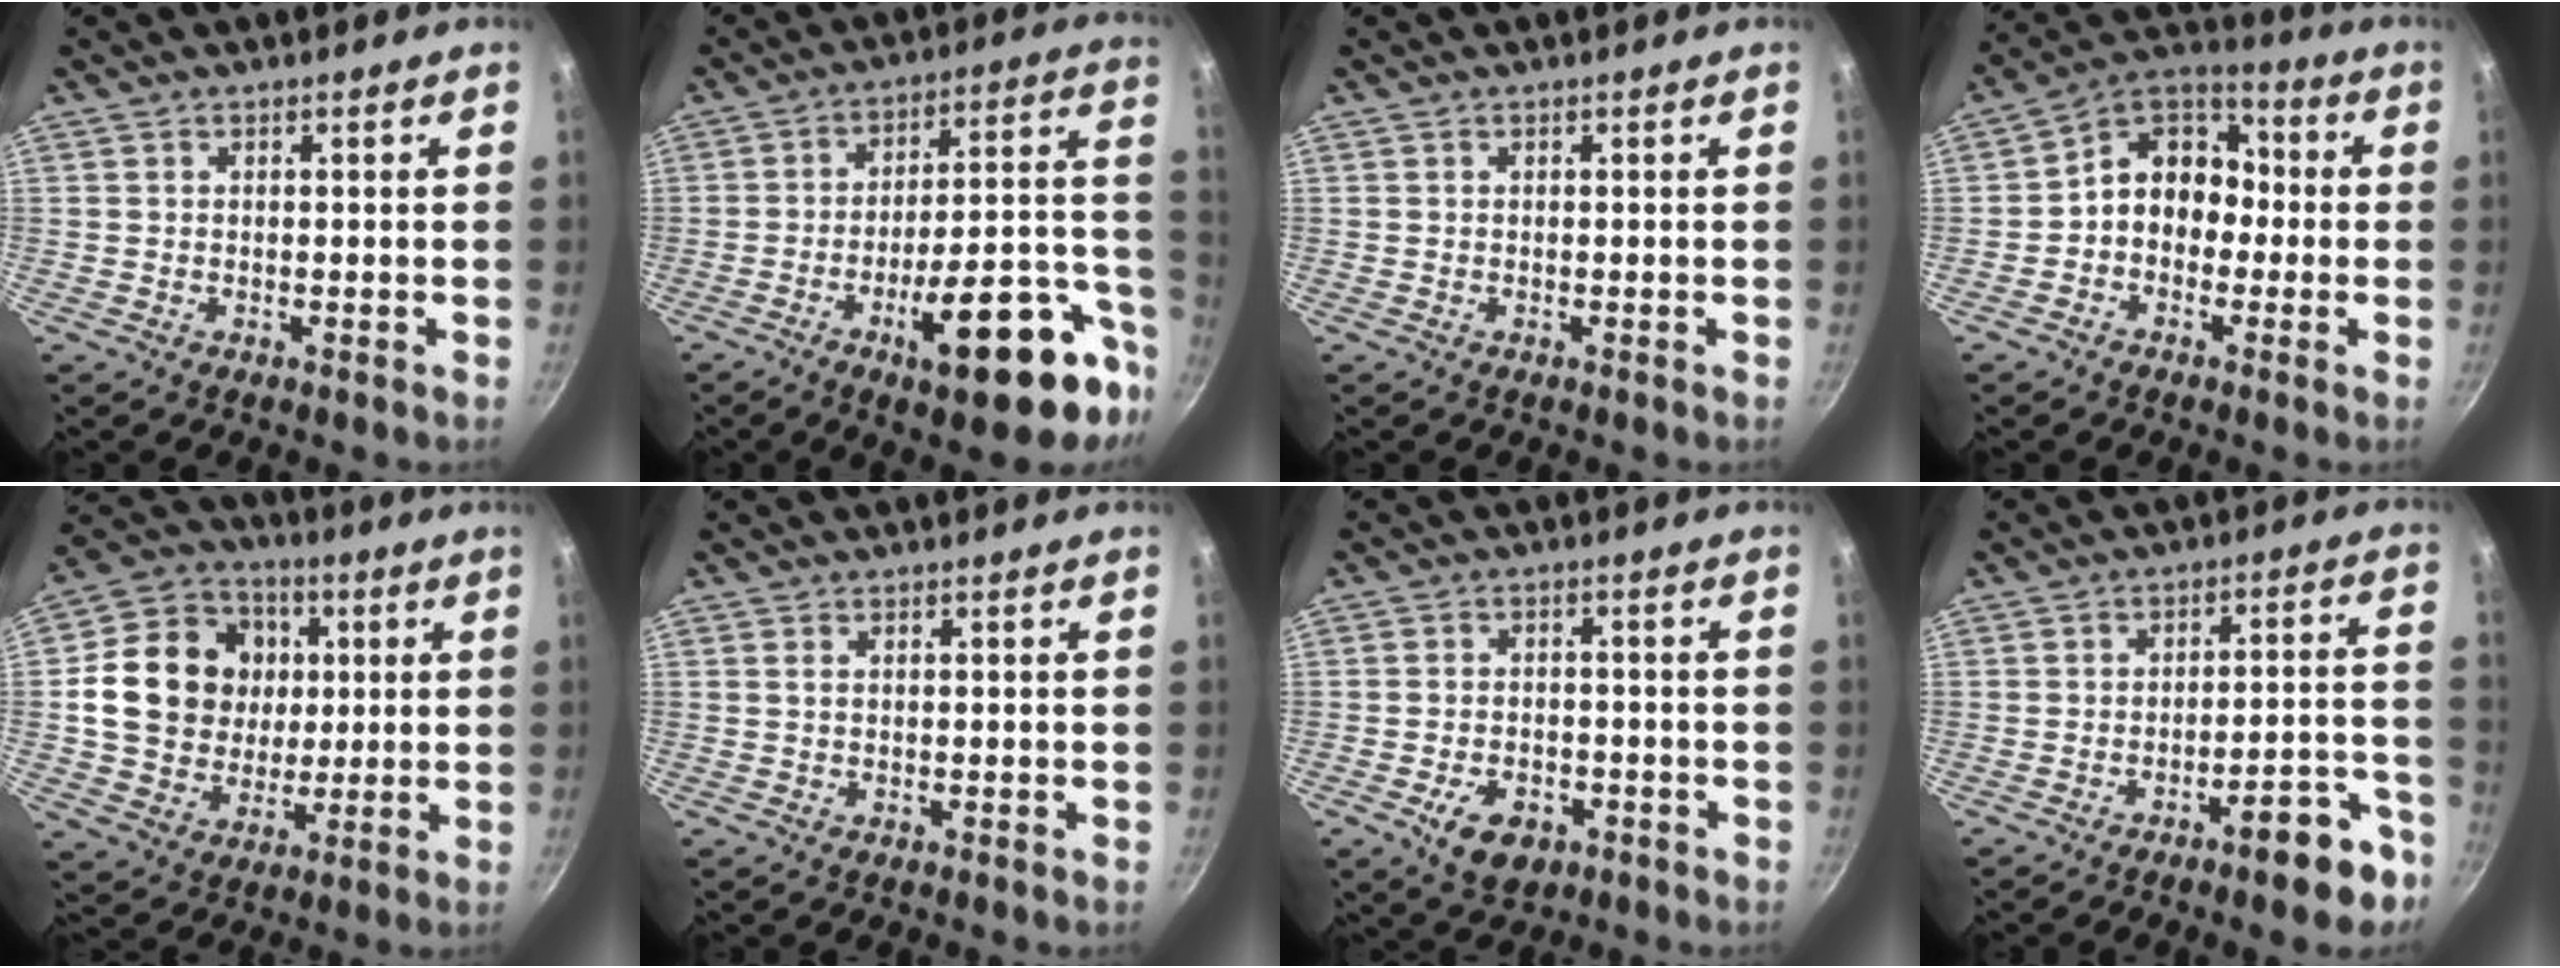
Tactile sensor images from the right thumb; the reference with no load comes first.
{"total": 22.0, "force": [-9.2, 7.5, 18.6], "torque": [-0.216, 0.041, -0.128]}
{"total": 0.0}
{"total": 11.0, "force": [-1.2, 8.9, 6.3], "torque": [-0.050, 0.046, -0.046]}
{"total": 18.2, "force": [2.3, 15.5, 9.3], "torque": [-0.145, 0.018, 0.039]}
{"total": 0.6, "force": [0.2, 0.3, 0.5], "torque": [-0.008, 0.001, 0.002]}
{"total": 7.4, "force": [-3.4, 4.8, 4.5], "torque": [-0.062, 0.017, -0.047]}
{"total": 10.0, "force": [-6.3, 3.0, 7.2], "torque": [-0.071, 0.058, -0.077]}